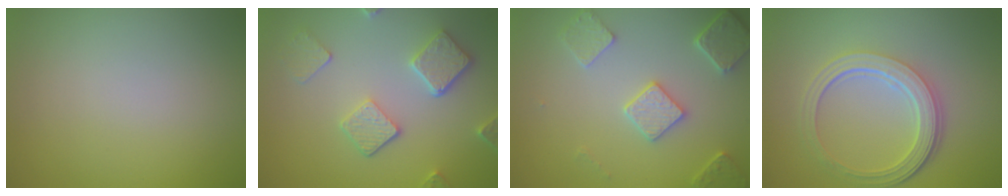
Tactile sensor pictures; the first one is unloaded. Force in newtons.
{"total": 5.0, "press": 3.9, "slide": 3.2}
{"total": 4.1, "press": 3.5, "slide": 2.1}
{"total": 5.2, "press": 3.8, "slide": 3.5}